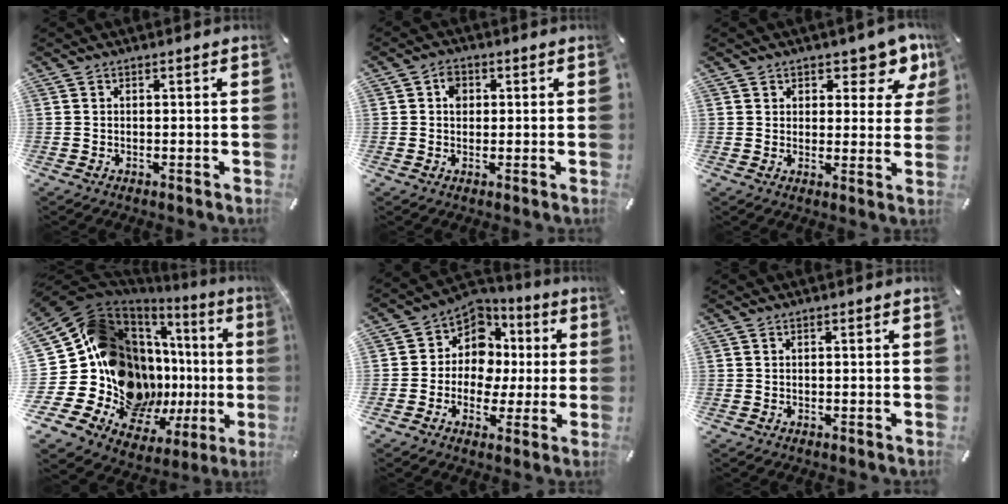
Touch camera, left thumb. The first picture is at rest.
{"total": 3.2, "force": [0.5, 2.7, 1.7], "torque": [-0.020, 0.001, 0.002]}
{"total": 7.7, "force": [5.1, 4.7, 3.3], "torque": [-0.028, -0.036, 0.085]}
{"total": 25.3, "force": [0.4, 17.4, 18.3], "torque": [-0.293, -0.083, 0.064]}
{"total": 9.9, "force": [0.4, 9.2, 3.4], "torque": [-0.065, -0.005, 0.015]}
{"total": 0.0}